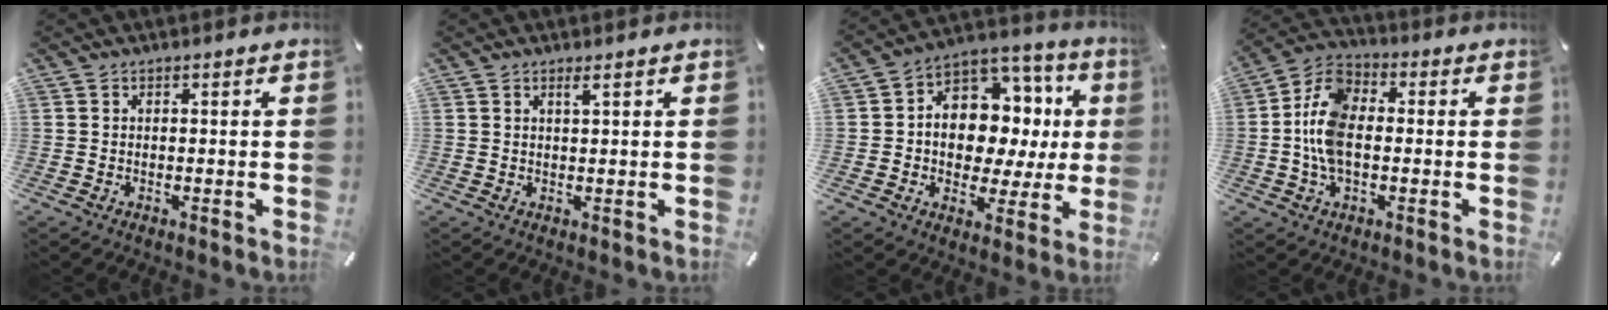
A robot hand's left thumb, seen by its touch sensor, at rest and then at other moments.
{"total": 1.5, "force": [0.9, 0.1, 1.1], "torque": [-0.023, -0.001, 0.015]}
{"total": 13.3, "force": [1.9, 10.6, 7.8], "torque": [-0.107, -0.026, 0.042]}
{"total": 11.0, "force": [-1.2, 7.0, 8.5], "torque": [-0.193, 0.006, -0.022]}